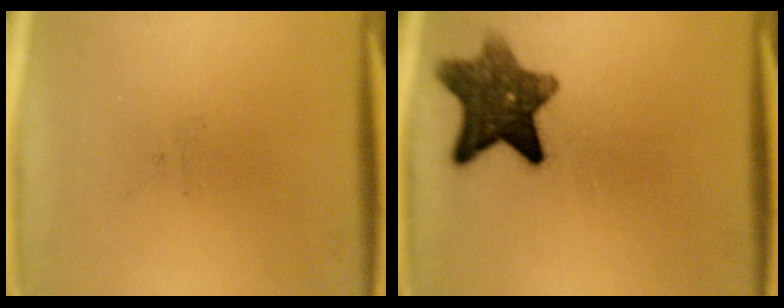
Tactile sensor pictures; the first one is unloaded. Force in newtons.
{"total": 9.7}